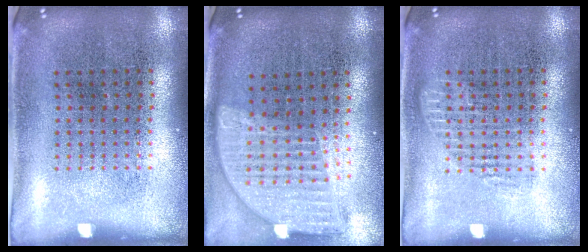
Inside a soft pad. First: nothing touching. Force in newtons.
{"total": 1.7, "press": 1.4, "slide": 1.0}
{"total": 1.3, "press": 1.2, "slide": 0.4}